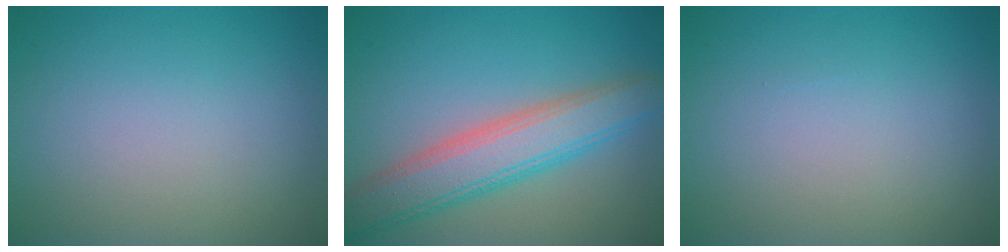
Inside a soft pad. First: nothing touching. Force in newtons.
{"total": 6.0, "press": 6.0, "slide": 0.3}
{"total": 0.0}